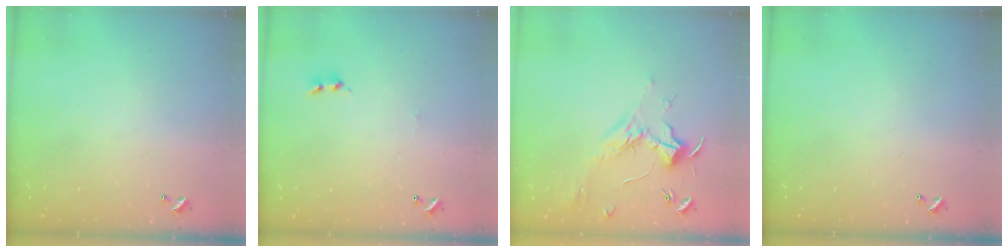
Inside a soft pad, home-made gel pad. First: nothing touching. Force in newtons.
{"total": 0.0}
{"total": 1.8, "press": 1.7, "slide": 0.6}
{"total": 0.0}